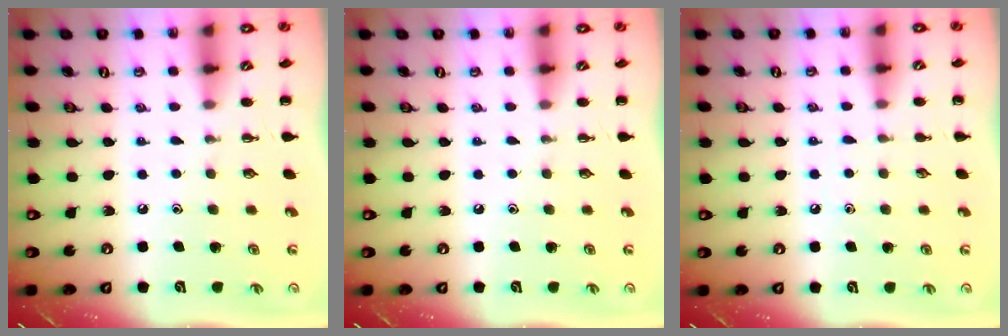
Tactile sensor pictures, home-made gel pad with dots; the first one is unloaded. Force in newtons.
{"total": 0.0}
{"total": 3.9, "press": 3.7, "slide": 1.3}